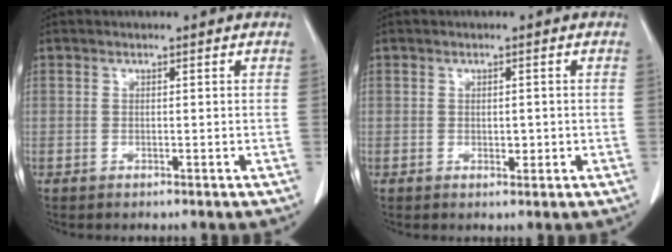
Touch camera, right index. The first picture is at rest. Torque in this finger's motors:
{"motor_torque": [-0.03, 0.05, 0.00, 0.00]}